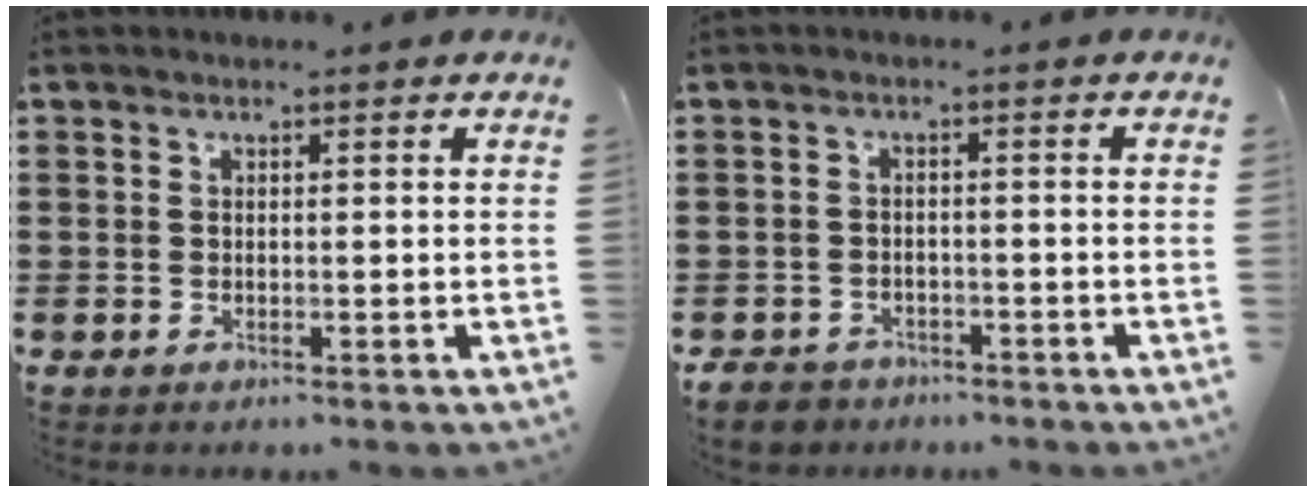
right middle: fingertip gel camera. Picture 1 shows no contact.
{"total": 3.3, "force": [-3.1, 1.0, 0.4], "torque": [-0.018, 0.001, -0.067]}